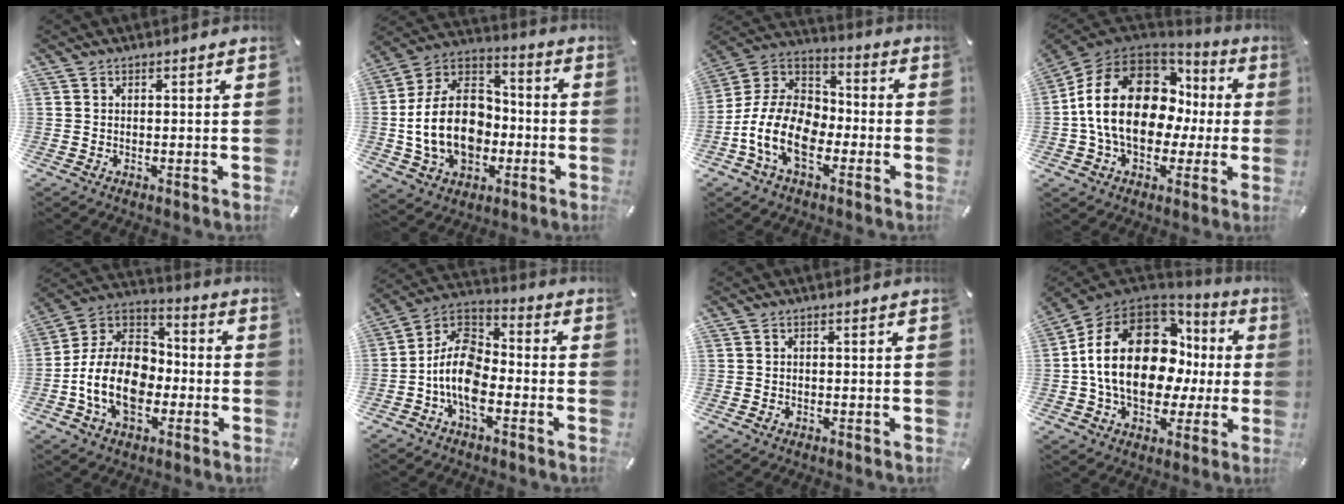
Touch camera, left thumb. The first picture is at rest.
{"total": 19.1, "force": [-3.9, 14.2, 12.2], "torque": [-0.273, 0.020, -0.068]}
{"total": 15.3, "force": [-6.9, 9.9, 9.5], "torque": [-0.217, 0.022, -0.131]}
{"total": 20.6, "force": [1.3, 15.2, 13.9], "torque": [-0.269, 0.001, 0.026]}
{"total": 16.8, "force": [-4.6, 12.2, 10.6], "torque": [-0.237, 0.019, -0.089]}
{"total": 13.0, "force": [-5.8, 7.7, 8.7], "torque": [-0.193, 0.020, -0.116]}
{"total": 1.0, "force": [-0.4, 0.7, 0.4], "torque": [-0.010, 0.002, -0.010]}
{"total": 22.5, "force": [2.4, 15.3, 16.3], "torque": [-0.318, -0.009, 0.047]}